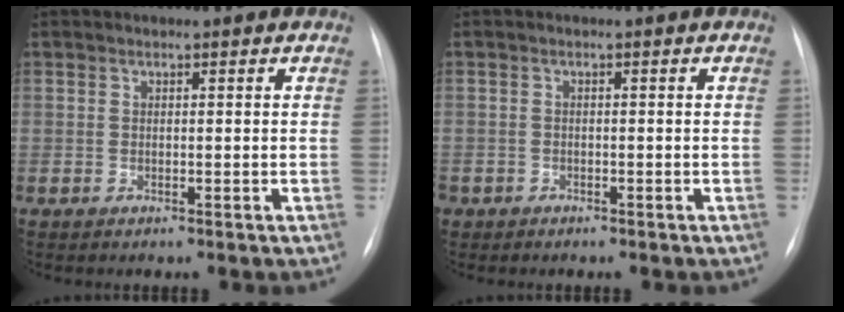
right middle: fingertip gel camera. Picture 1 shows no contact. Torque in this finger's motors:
{"motor_torque": [1.32, -0.82, 1.05, 0.21]}